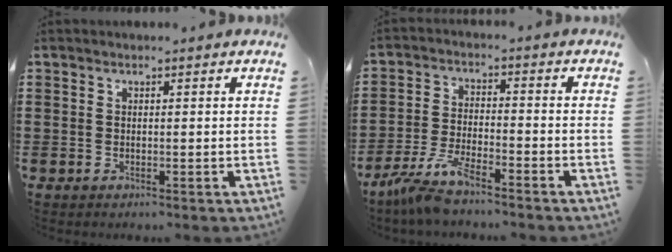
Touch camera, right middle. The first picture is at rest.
{"total": 6.4, "force": [-5.4, 0.7, 3.5], "torque": [-0.089, -0.014, -0.108]}